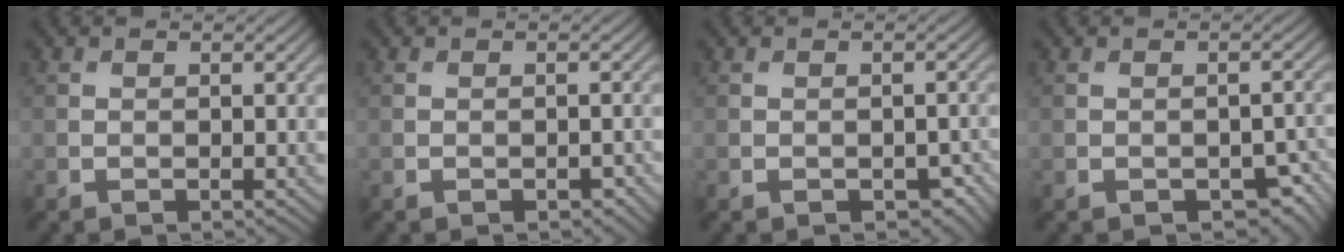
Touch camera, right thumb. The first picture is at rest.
{"total": 0.9, "force": [-0.5, 0.5, 0.5], "torque": [-0.007, -0.004, -0.007]}
{"total": 2.9, "force": [-1.2, 1.7, 1.9], "torque": [-0.026, -0.010, -0.009]}
{"total": 4.3, "force": [-1.9, 2.5, 3.0], "torque": [-0.037, -0.012, -0.016]}